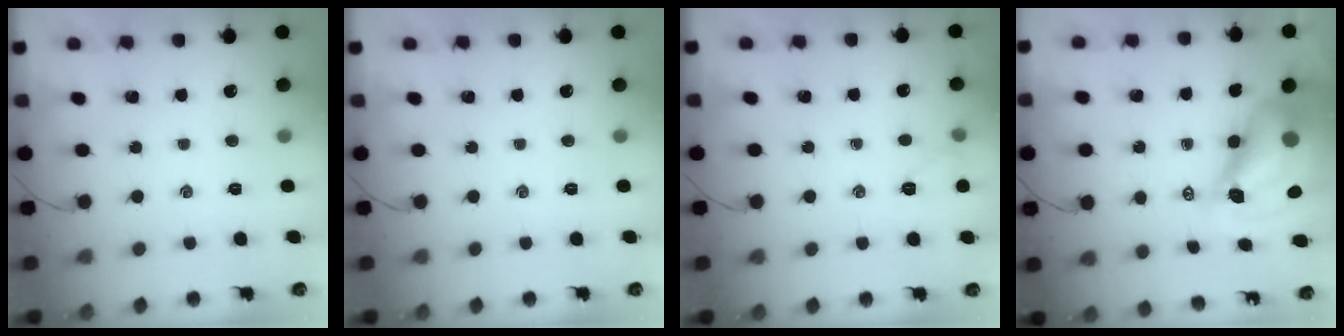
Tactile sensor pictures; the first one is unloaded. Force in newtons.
{"total": 0.0}
{"total": 5.3, "press": 5.2, "slide": 1.2}
{"total": 15.3, "press": 14.6, "slide": 4.4}